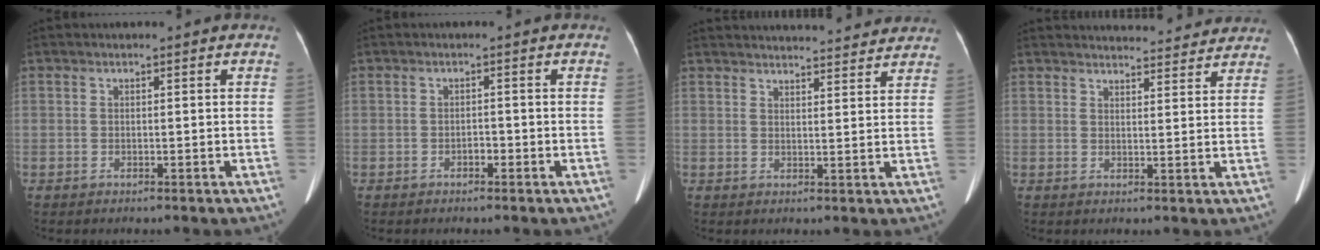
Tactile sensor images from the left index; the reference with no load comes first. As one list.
[{"total": 1.1, "force": [-1.0, 0.2, 0.4], "torque": [0.003, -0.004, -0.014]}, {"total": 19.2, "force": [18.3, 2.7, 4.9], "torque": [-0.061, 0.003, 0.228]}, {"total": 16.1, "force": [15.5, 2.8, 3.3], "torque": [-0.023, -0.001, 0.181]}]